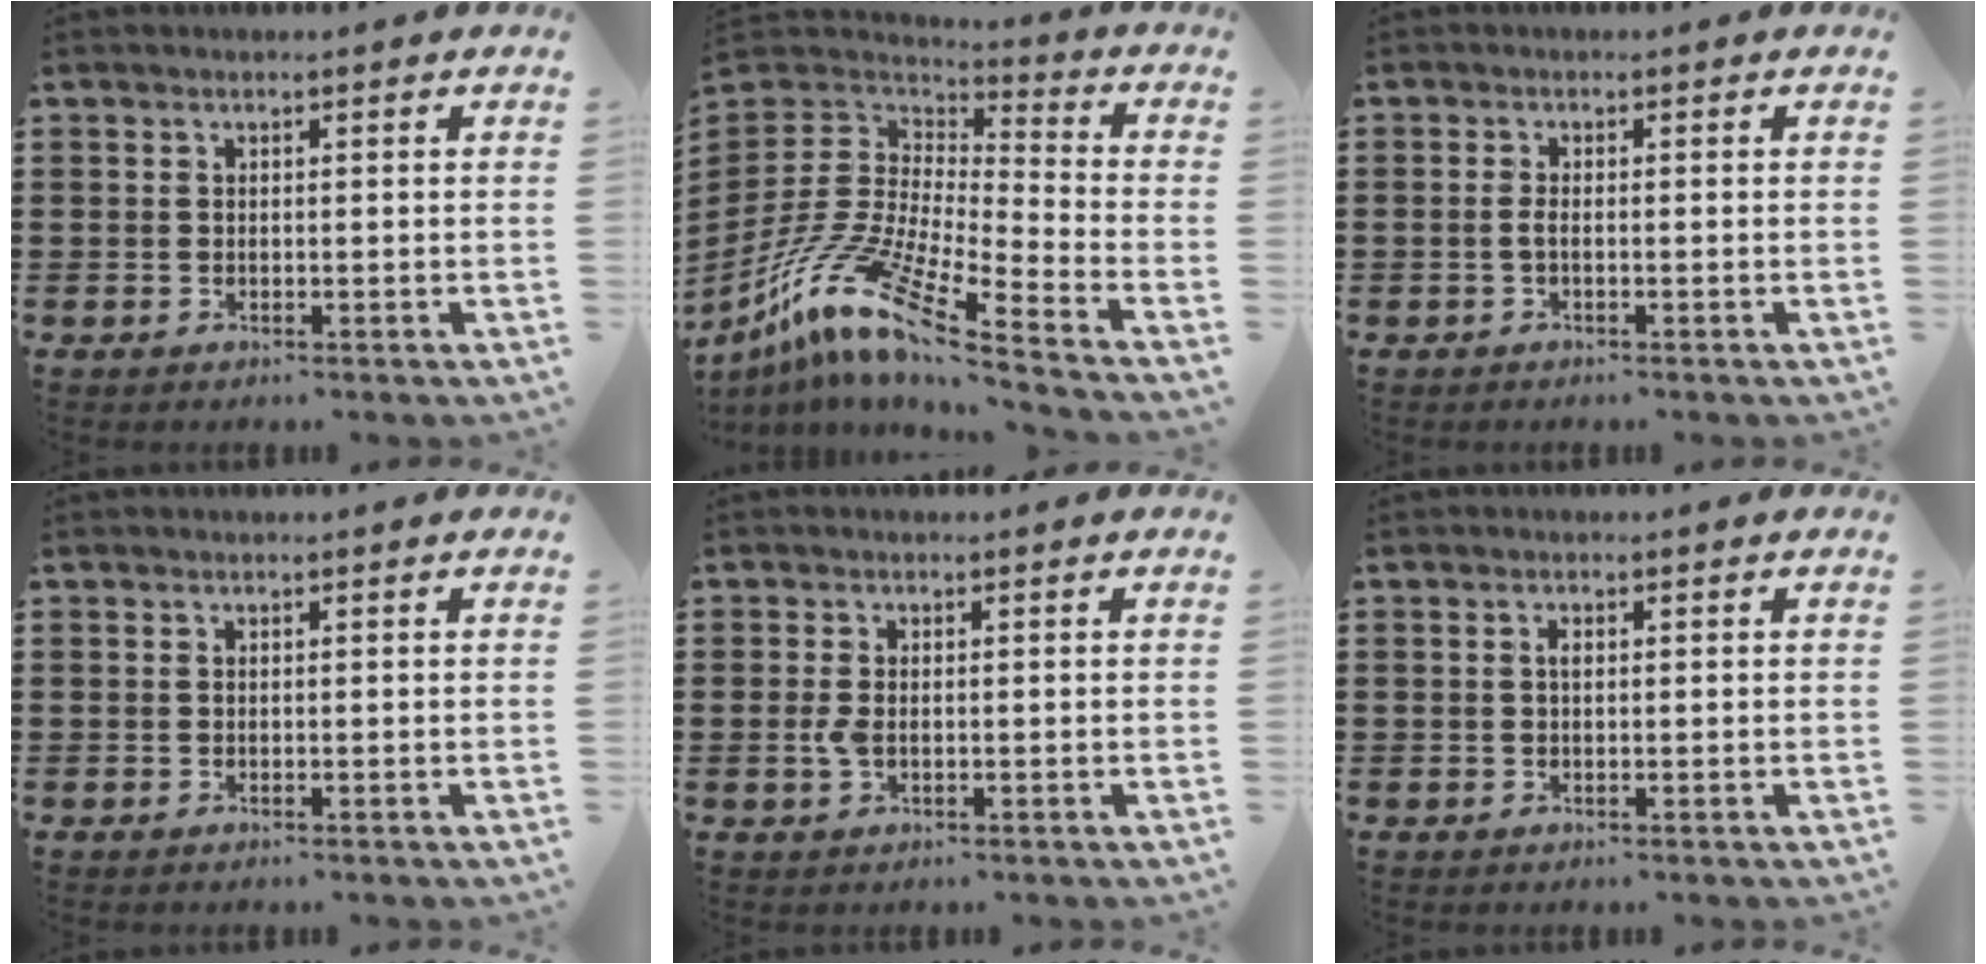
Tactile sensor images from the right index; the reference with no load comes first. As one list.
[{"total": 12.6, "force": [-9.6, 1.3, 8.1], "torque": [-0.188, -0.005, -0.201]}, {"total": 1.4, "force": [-0.8, 0.2, 1.2], "torque": [-0.038, -0.009, -0.019]}, {"total": 0.0}, {"total": 2.2, "force": [-0.3, 1.2, 1.8], "torque": [-0.051, -0.002, -0.010]}, {"total": 1.1, "force": [0.1, 0.5, 0.9], "torque": [-0.019, 0.001, 0.002]}]